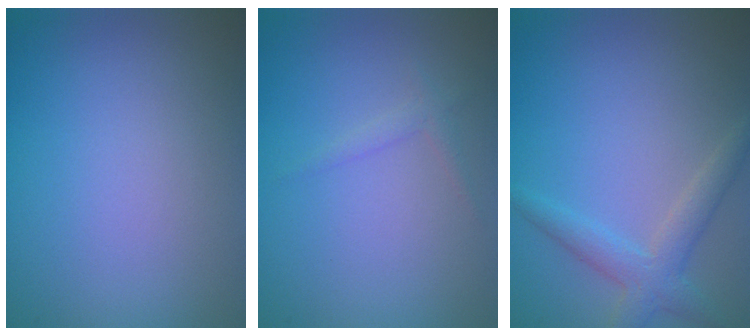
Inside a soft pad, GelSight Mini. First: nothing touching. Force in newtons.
{"total": 0.9, "press": 0.9, "slide": 0.1}
{"total": 2.8, "press": 2.7, "slide": 0.2}